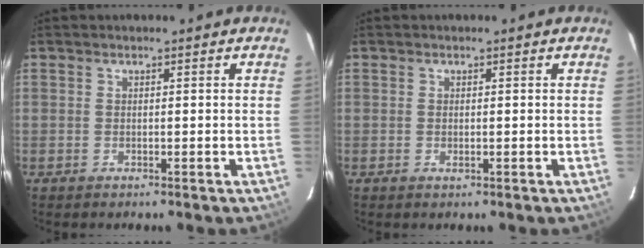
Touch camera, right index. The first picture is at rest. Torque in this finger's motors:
{"motor_torque": [0.27, 0.13, 0.16, 0.02]}